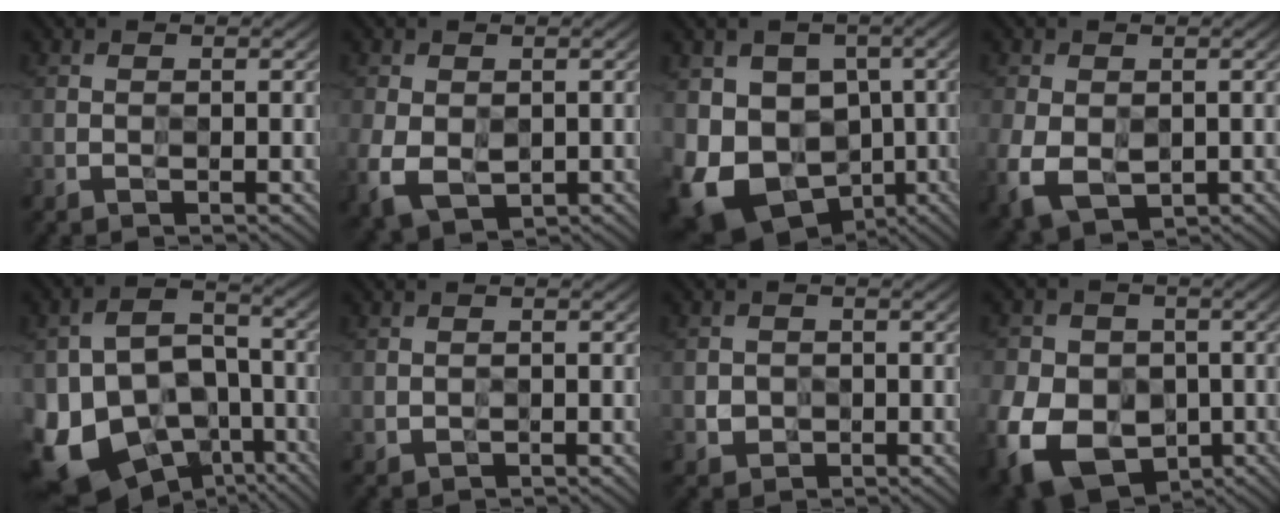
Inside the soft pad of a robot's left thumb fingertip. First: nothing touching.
{"total": 5.7, "force": [-0.9, 4.1, 3.9], "torque": [-0.097, -0.018, -0.012]}
{"total": 15.2, "force": [-4.3, 12.5, 7.6], "torque": [-0.179, -0.037, -0.072]}
{"total": 6.8, "force": [-1.4, 4.8, 4.6], "torque": [-0.118, -0.026, -0.019]}
{"total": 17.5, "force": [-8.2, 12.0, 9.8], "torque": [-0.235, -0.045, -0.116]}
{"total": 0.8, "force": [0.0, 0.7, 0.5], "torque": [-0.011, -0.005, 0.005]}
{"total": 2.1, "force": [-0.4, 1.9, 0.7], "torque": [-0.014, -0.008, -0.008]}
{"total": 14.4, "force": [-4.6, 11.1, 7.9], "torque": [-0.184, -0.042, -0.090]}